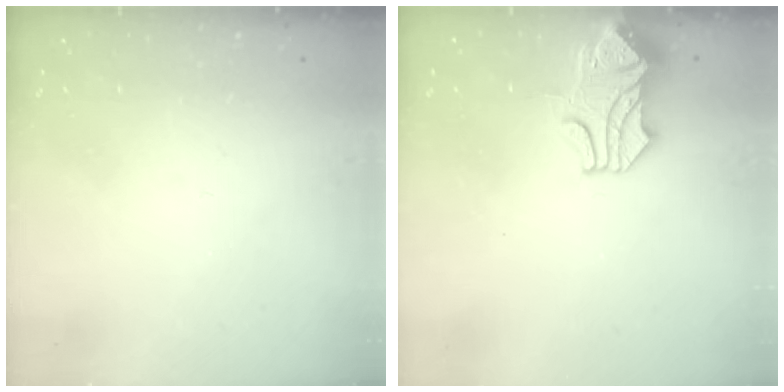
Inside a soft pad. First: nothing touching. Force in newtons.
{"total": 1.5, "press": 0.8, "slide": 1.3}